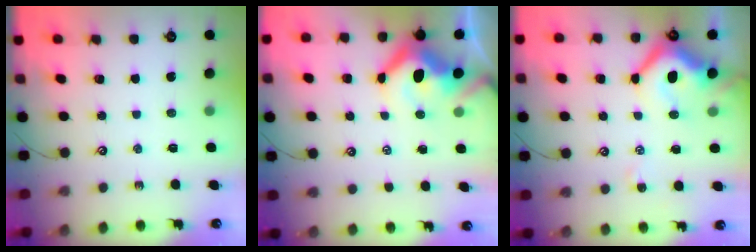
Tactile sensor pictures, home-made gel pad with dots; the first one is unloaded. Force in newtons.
{"total": 11.5, "press": 11.3, "slide": 2.1}
{"total": 9.7, "press": 9.6, "slide": 1.2}